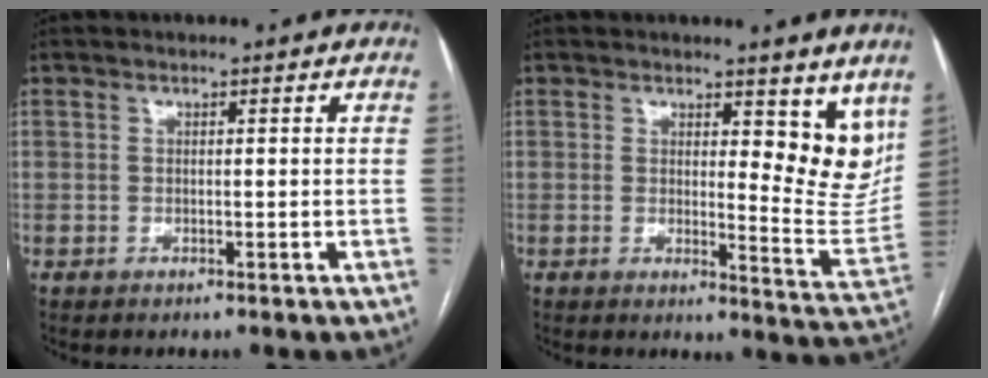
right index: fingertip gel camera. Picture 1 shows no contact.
{"total": 9.3, "force": [5.9, 3.1, 6.4], "torque": [-0.063, -0.031, 0.070]}